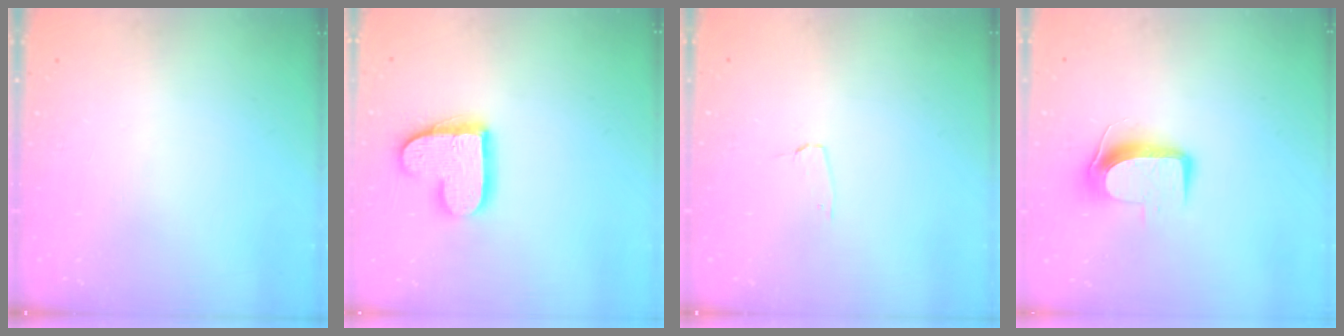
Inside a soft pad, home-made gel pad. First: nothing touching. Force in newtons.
{"total": 13.0, "press": 13.0, "slide": 0.8}
{"total": 2.7, "press": 2.7, "slide": 0.3}
{"total": 9.1, "press": 9.0, "slide": 1.1}